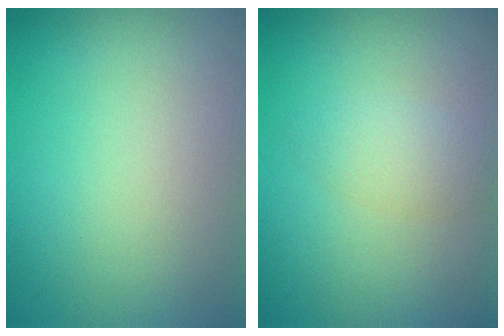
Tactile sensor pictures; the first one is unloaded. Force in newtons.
{"total": 1.8, "press": 1.8, "slide": 0.1}